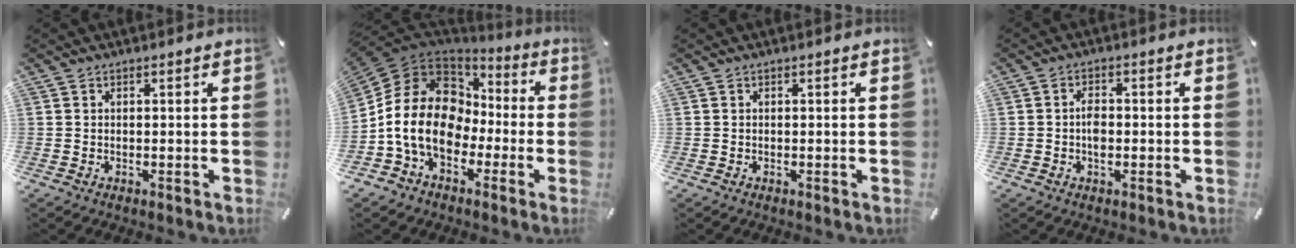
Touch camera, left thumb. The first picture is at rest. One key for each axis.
{"total": 17.6, "fx": -3.2, "fy": 13.8, "fz": 10.4, "tx": -0.233, "ty": 0.018, "tz": -0.059}
{"total": 0.0}
{"total": 3.1, "fx": -0.5, "fy": 1.8, "fz": 2.5, "tx": -0.047, "ty": 0.004, "tz": -0.009}